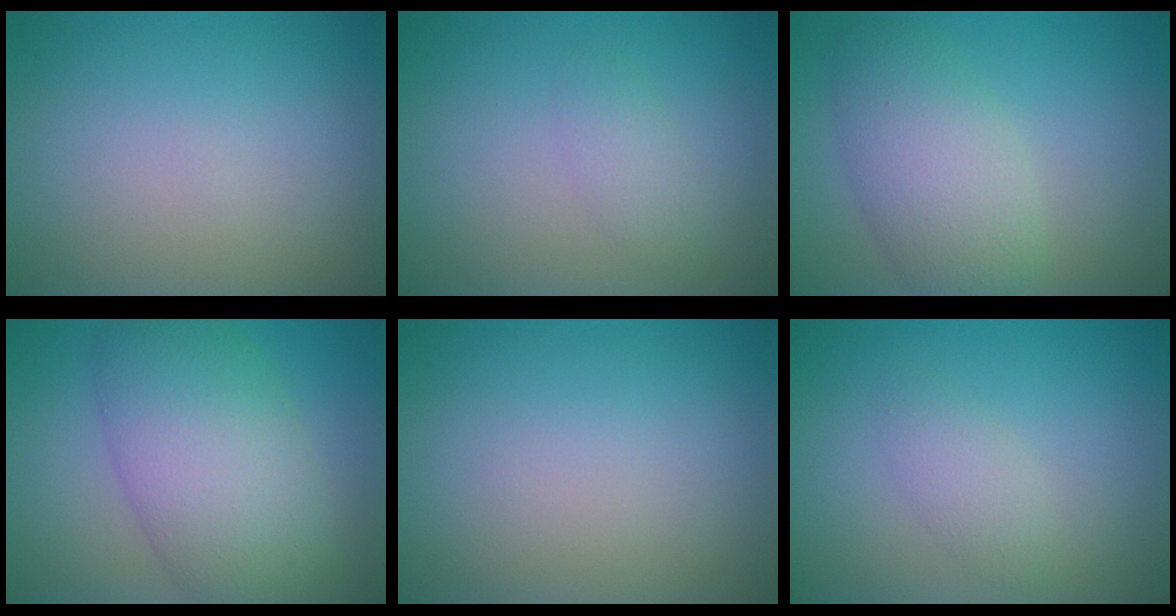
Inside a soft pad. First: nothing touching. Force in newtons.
{"total": 1.4, "press": 1.4, "slide": 0.0}
{"total": 5.3, "press": 5.3, "slide": 0.1}
{"total": 9.1, "press": 9.1, "slide": 0.2}
{"total": 0.0}
{"total": 1.7, "press": 1.7, "slide": 0.1}